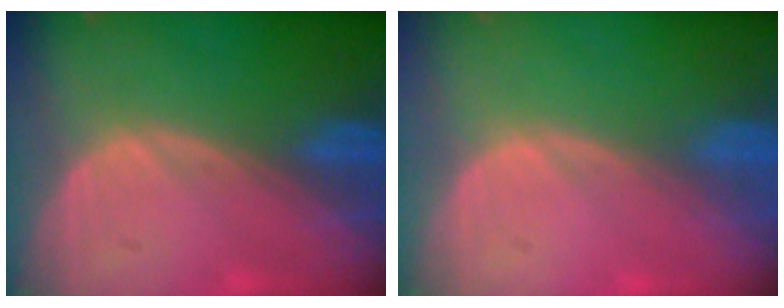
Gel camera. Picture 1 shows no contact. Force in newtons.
{"total": 0.0}